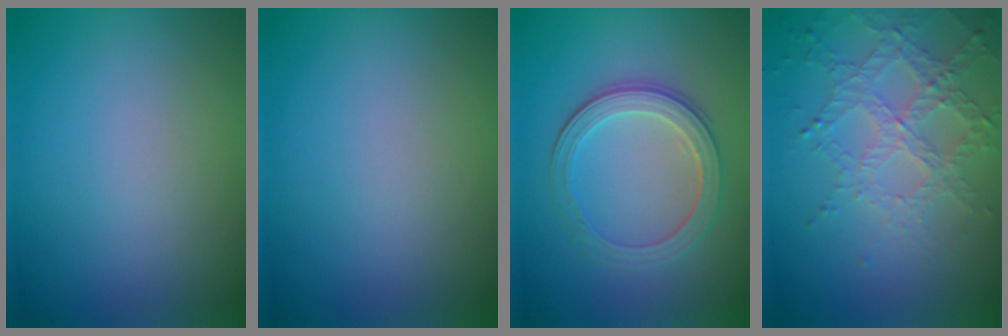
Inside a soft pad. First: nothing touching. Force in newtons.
{"total": 0.0}
{"total": 3.9, "press": 3.3, "slide": 2.0}
{"total": 3.9, "press": 3.0, "slide": 2.5}